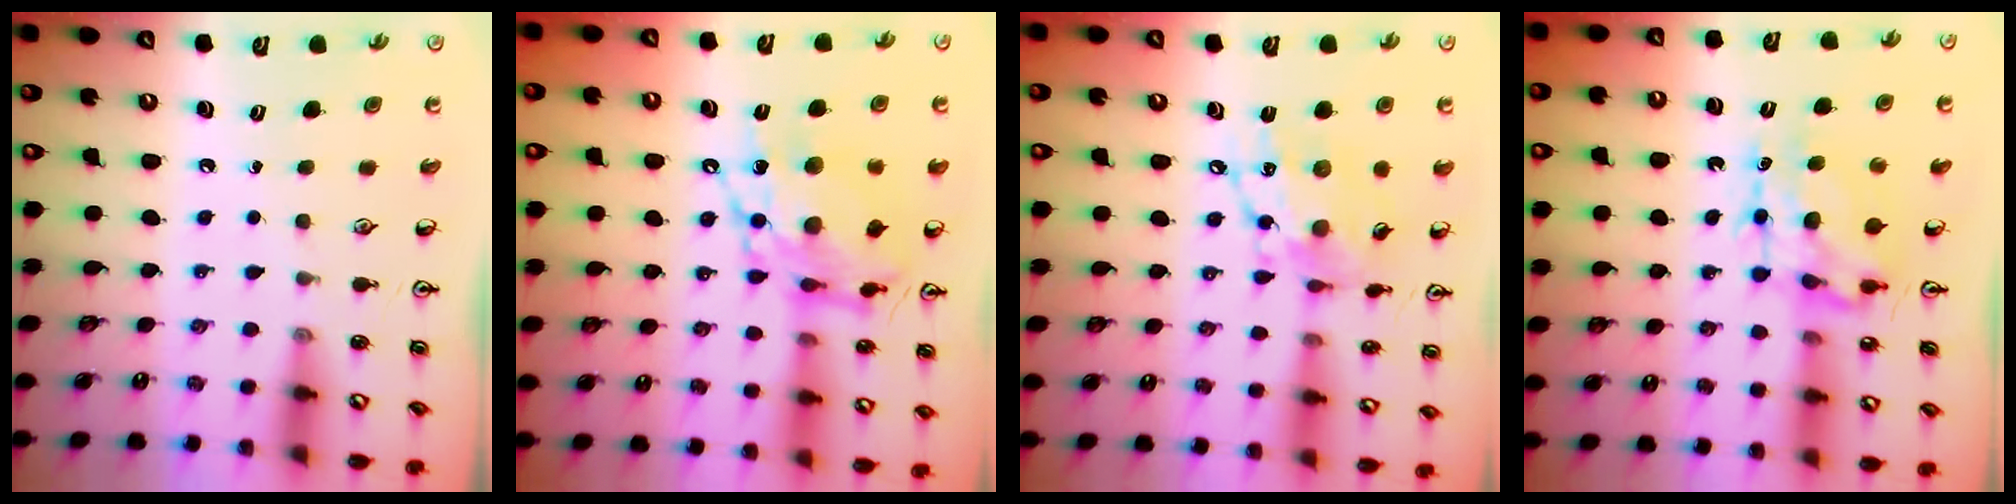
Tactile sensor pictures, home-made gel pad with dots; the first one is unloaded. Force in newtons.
{"total": 14.8, "press": 14.7, "slide": 1.3}
{"total": 14.8, "press": 14.8, "slide": 1.1}
{"total": 8.3, "press": 8.2, "slide": 0.8}